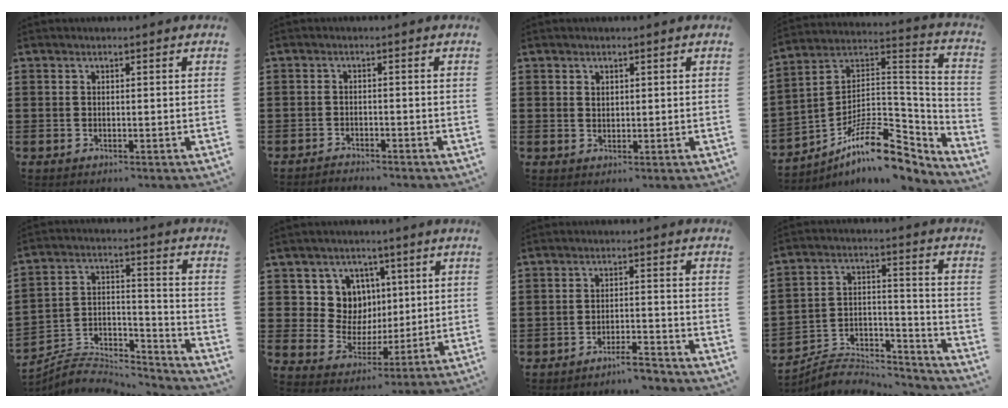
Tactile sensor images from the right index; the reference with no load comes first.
{"total": 1.6, "force": [-1.6, 0.1, -0.1], "torque": [-0.004, 0.003, -0.034]}
{"total": 1.3, "force": [0.9, 0.8, 0.3], "torque": [-0.007, 0.003, 0.018]}
{"total": 13.6, "force": [-8.8, 5.6, 8.8], "torque": [-0.149, 0.023, -0.158]}
{"total": 5.6, "force": [-5.3, 1.7, 0.8], "torque": [-0.018, 0.001, -0.106]}
{"total": 8.4, "force": [2.6, 7.8, 1.8], "torque": [-0.064, -0.011, 0.049]}
{"total": 3.6, "force": [-3.4, 0.0, 0.9], "torque": [-0.018, 0.000, -0.071]}
{"total": 6.6, "force": [-6.3, 1.8, 1.0], "torque": [-0.018, 0.011, -0.124]}